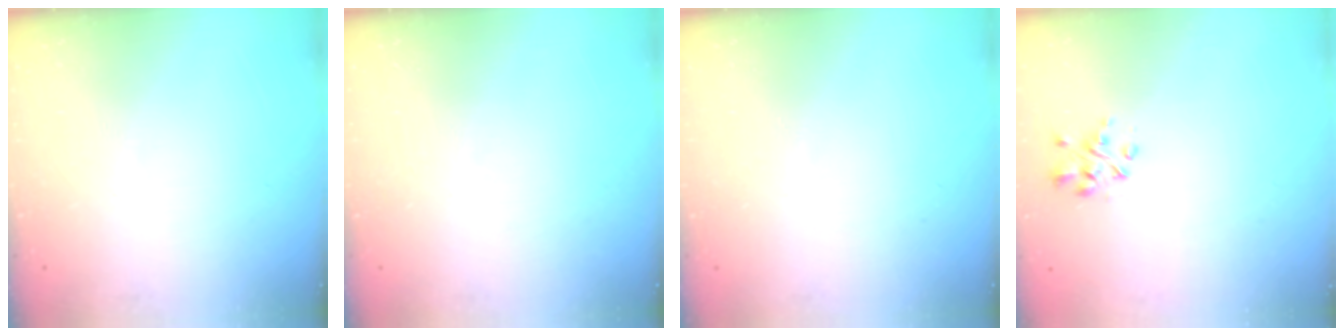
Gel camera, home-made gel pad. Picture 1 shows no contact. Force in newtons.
{"total": 0.0}
{"total": 0.0}
{"total": 2.9, "press": 2.9, "slide": 0.4}